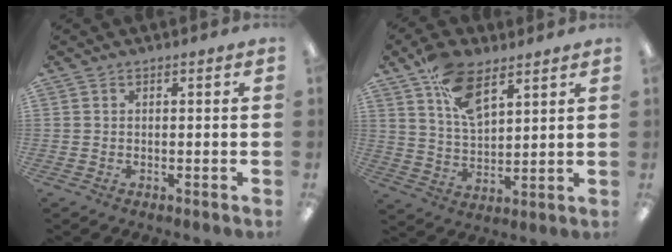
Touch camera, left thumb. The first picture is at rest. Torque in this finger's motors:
{"motor_torque": [0.76, -0.04, 0.85, -0.82, 0.08]}